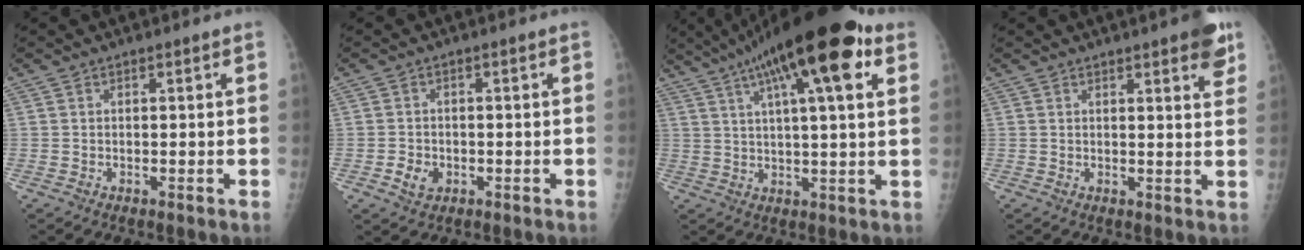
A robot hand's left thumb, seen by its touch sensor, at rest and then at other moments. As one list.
[{"total": 3.1, "force": [-1.0, 2.5, 1.6], "torque": [-0.022, 0.003, -0.012]}, {"total": 20.7, "force": [10.1, 5.3, 17.3], "torque": [-0.272, 0.008, 0.154]}, {"total": 6.1, "force": [3.6, 1.4, 4.8], "torque": [-0.046, -0.013, 0.042]}]